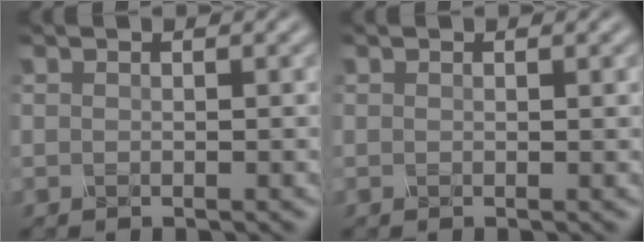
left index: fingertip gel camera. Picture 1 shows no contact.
{"total": 0.0}